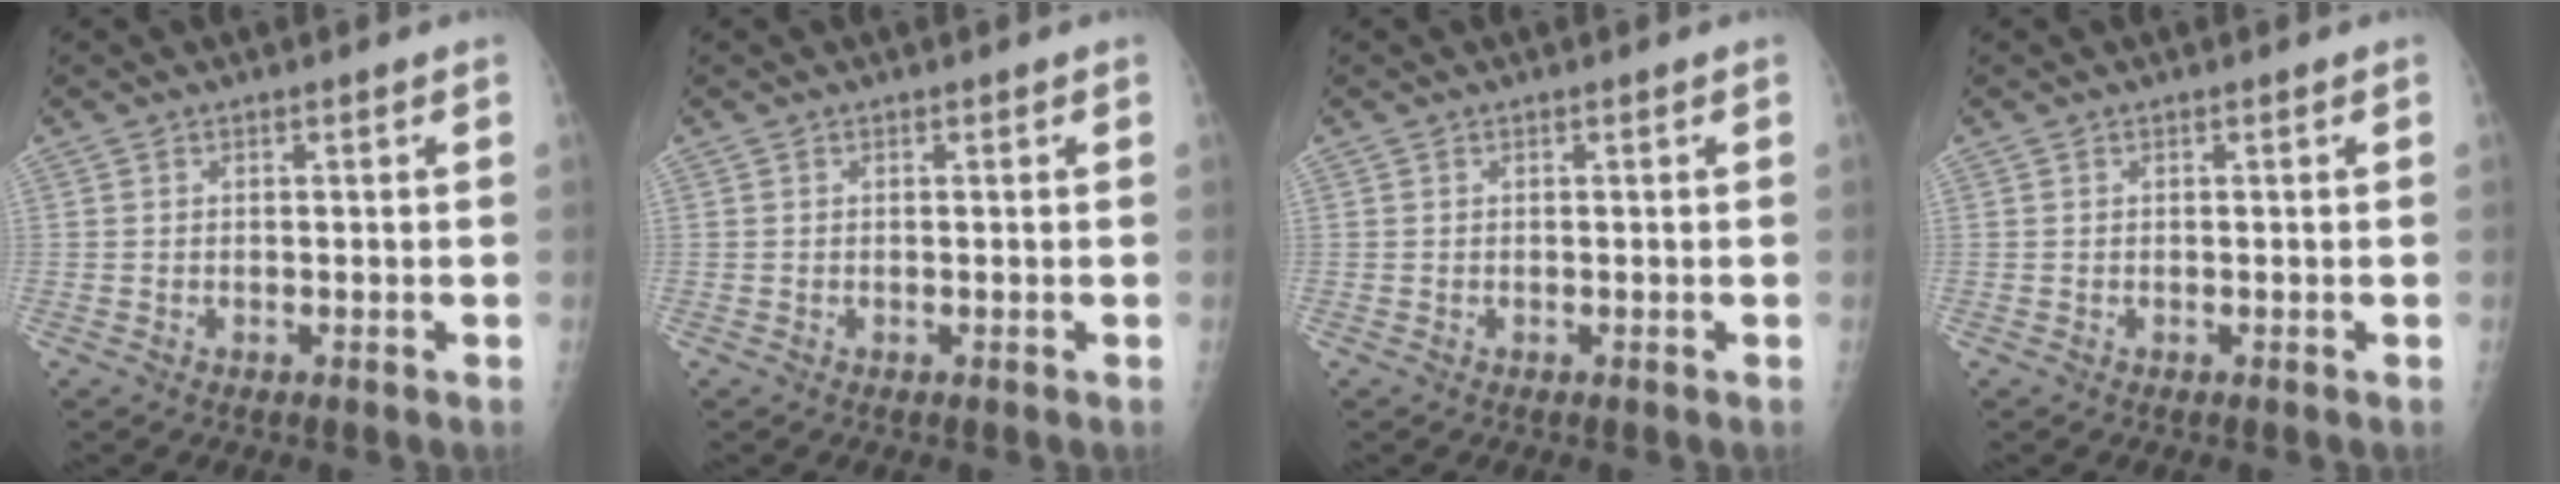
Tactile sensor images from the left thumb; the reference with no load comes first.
{"total": 0.0}
{"total": 0.0}
{"total": 0.0}